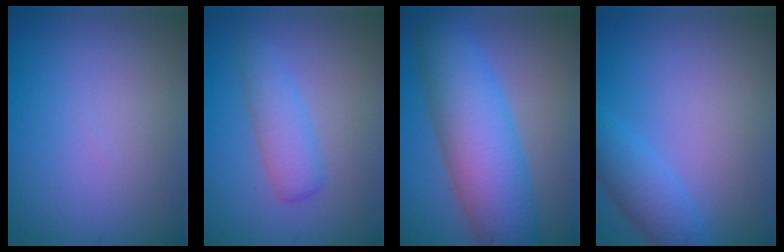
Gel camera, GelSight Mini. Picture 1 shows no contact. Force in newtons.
{"total": 2.8, "press": 2.8, "slide": 0.0}
{"total": 8.6, "press": 8.6, "slide": 0.1}
{"total": 3.2, "press": 3.1, "slide": 0.2}